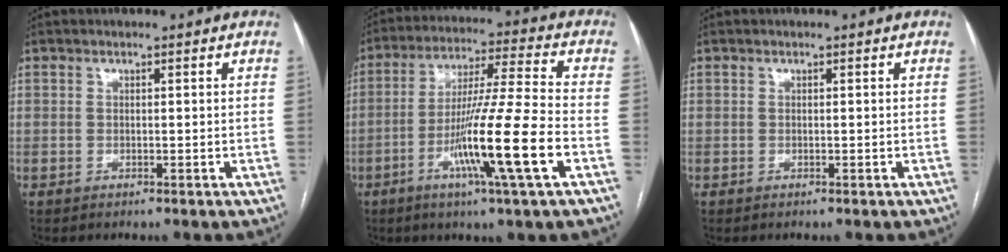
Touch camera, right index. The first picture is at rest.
{"total": 15.4, "force": [-5.4, -1.4, 14.3], "torque": [-0.264, -0.016, -0.101]}
{"total": 0.0}